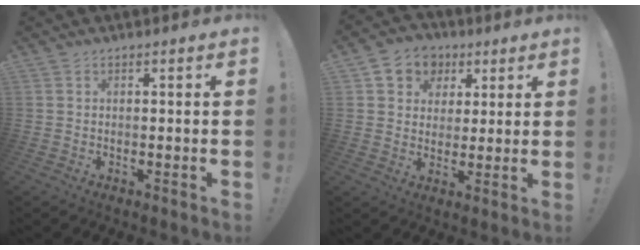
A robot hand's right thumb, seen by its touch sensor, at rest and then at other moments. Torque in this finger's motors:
{"motor_torque": [0.47, 1.58, -0.10, 0.06, 0.00]}